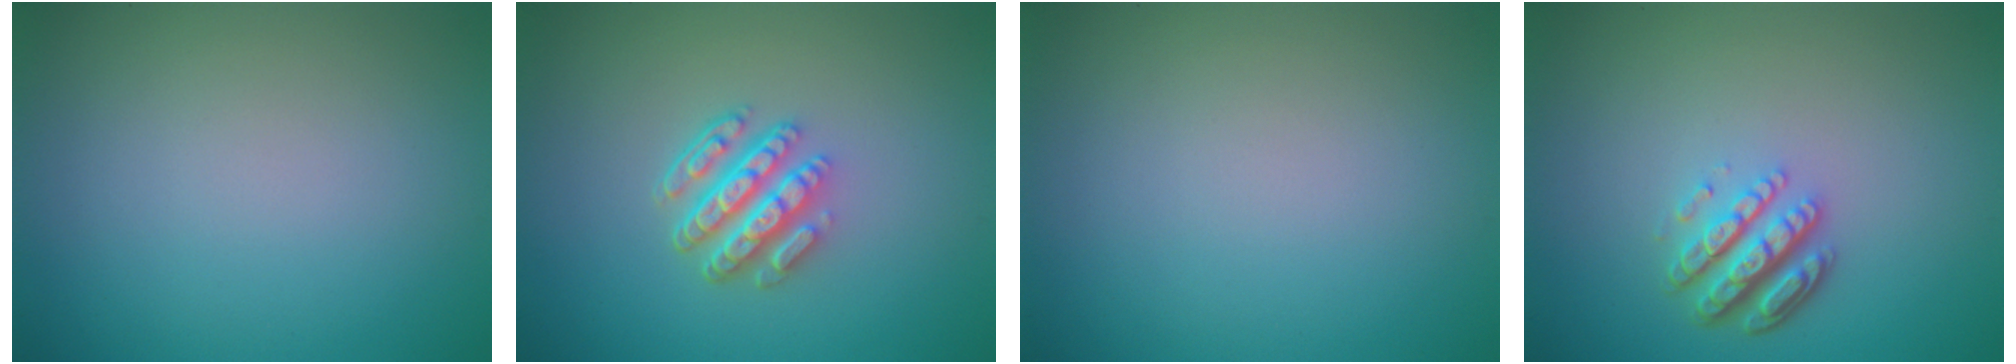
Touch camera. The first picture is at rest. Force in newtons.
{"total": 4.8, "press": 3.6, "slide": 3.2}
{"total": 0.0}
{"total": 4.4, "press": 3.3, "slide": 3.0}